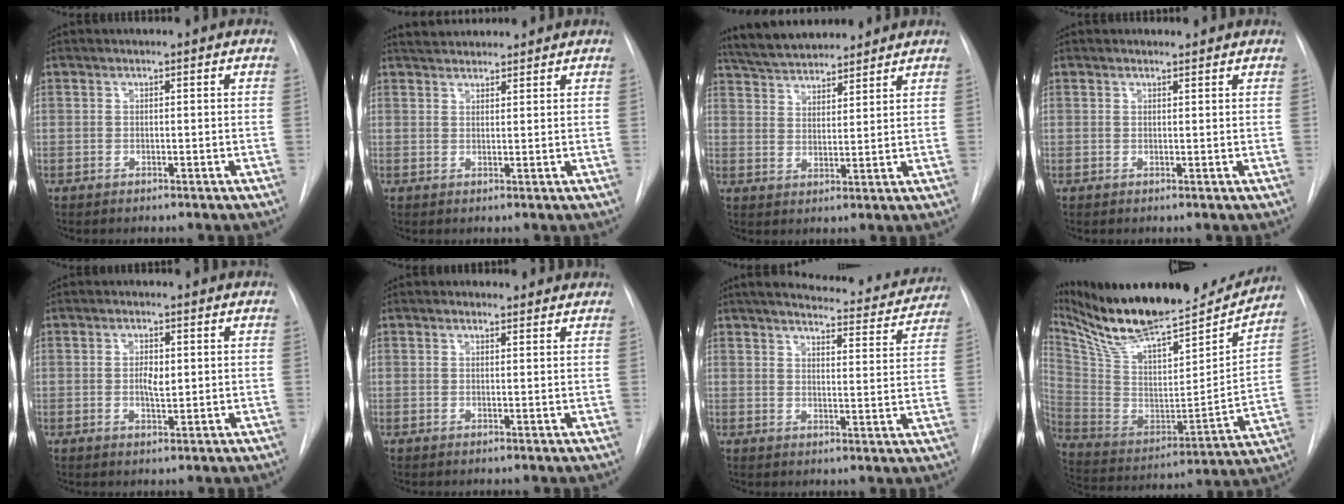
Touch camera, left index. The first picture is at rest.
{"total": 6.7, "force": [6.2, 1.5, 2.1], "torque": [-0.036, 0.035, 0.100]}
{"total": 12.0, "force": [11.0, 2.7, 3.9], "torque": [-0.066, 0.026, 0.183]}
{"total": 1.1, "force": [1.0, 0.3, 0.0], "torque": [-0.009, 0.001, 0.013]}
{"total": 2.7, "force": [0.3, 1.1, 2.4], "torque": [-0.043, -0.002, 0.006]}
{"total": 1.9, "force": [1.6, 0.9, 0.1], "torque": [-0.003, 0.004, 0.015]}
{"total": 16.5, "force": [15.2, 3.2, 5.5], "torque": [-0.061, -0.022, 0.177]}
{"total": 28.0, "force": [24.7, 6.0, 11.8], "torque": [-0.224, -0.033, 0.381]}